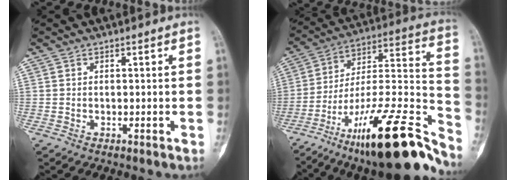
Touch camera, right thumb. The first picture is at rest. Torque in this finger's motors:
{"motor_torque": [1.33, -0.28, 1.57, -1.20, 0.14]}